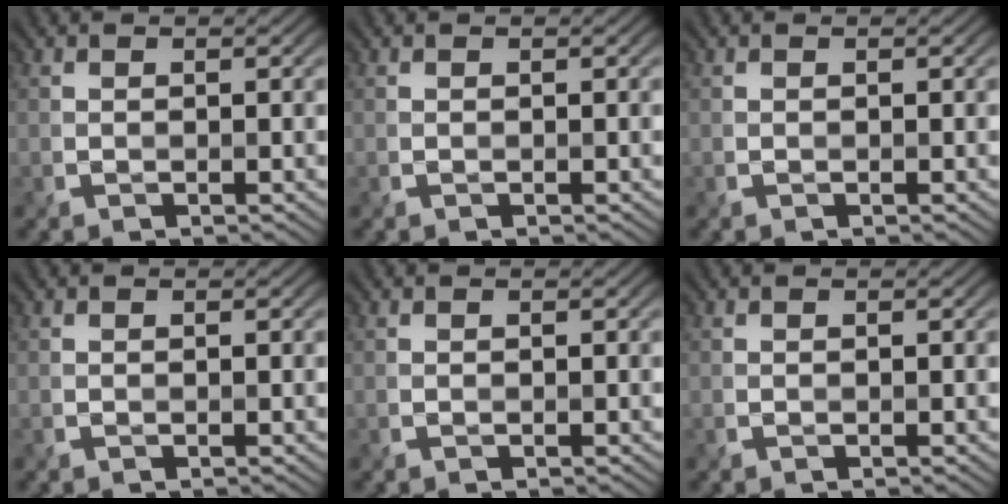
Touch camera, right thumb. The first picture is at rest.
{"total": 0.0}
{"total": 0.0}
{"total": 0.0}
{"total": 0.0}
{"total": 0.0}